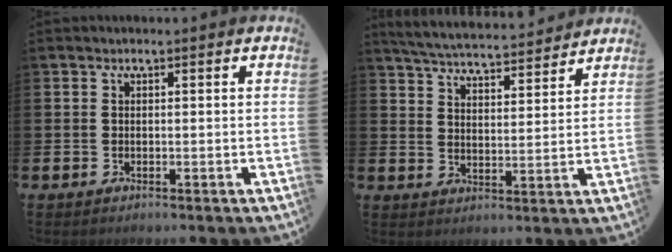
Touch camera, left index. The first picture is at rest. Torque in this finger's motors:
{"motor_torque": [0.65, -0.74, 0.12, 0.05]}